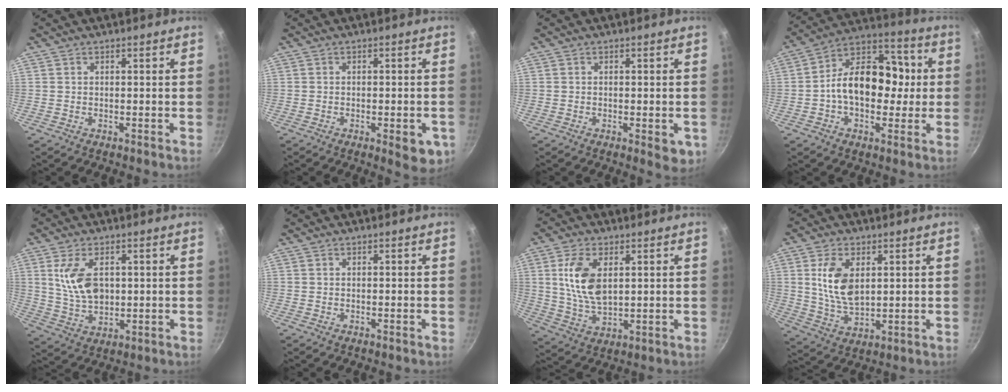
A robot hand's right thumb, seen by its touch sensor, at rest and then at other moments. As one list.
[{"total": 5.9, "force": [-2.3, 2.1, 5.0], "torque": [-0.047, 0.003, -0.023]}, {"total": 4.0, "force": [-1.2, 1.5, 3.5], "torque": [-0.032, -0.002, -0.012]}, {"total": 17.5, "force": [-0.1, 11.2, 13.4], "torque": [-0.178, 0.040, -0.011]}, {"total": 9.4, "force": [2.2, 5.6, 7.2], "torque": [-0.129, -0.008, 0.051]}, {"total": 0.0}, {"total": 10.9, "force": [2.6, 5.9, 8.8], "torque": [-0.165, -0.013, 0.054]}, {"total": 10.5, "force": [2.4, 6.1, 8.2], "torque": [-0.143, -0.016, 0.054]}]